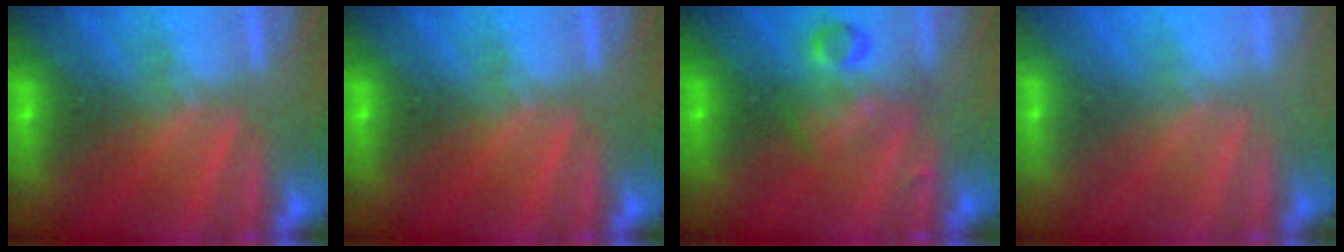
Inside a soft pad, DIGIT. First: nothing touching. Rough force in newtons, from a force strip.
{"total": 0.0}
{"total": 2.8}
{"total": 2.8}